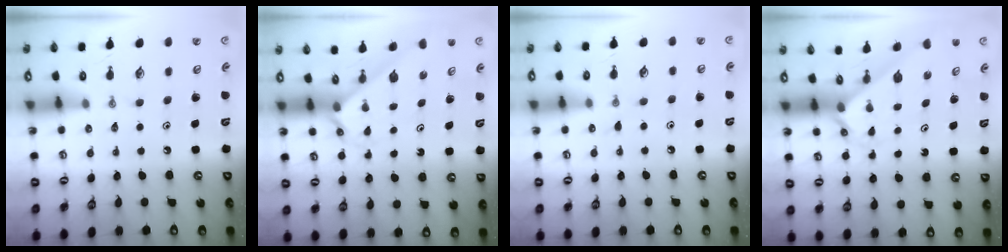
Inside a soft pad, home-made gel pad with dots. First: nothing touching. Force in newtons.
{"total": 2.3, "press": 2.3, "slide": 0.2}
{"total": 4.6, "press": 4.6, "slide": 0.6}
{"total": 2.0, "press": 2.0, "slide": 0.2}